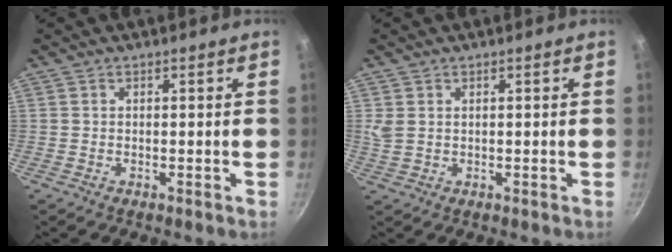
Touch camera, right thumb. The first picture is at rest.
{"total": 2.1, "force": [0.7, 1.4, 1.4], "torque": [-0.037, 0.003, 0.020]}